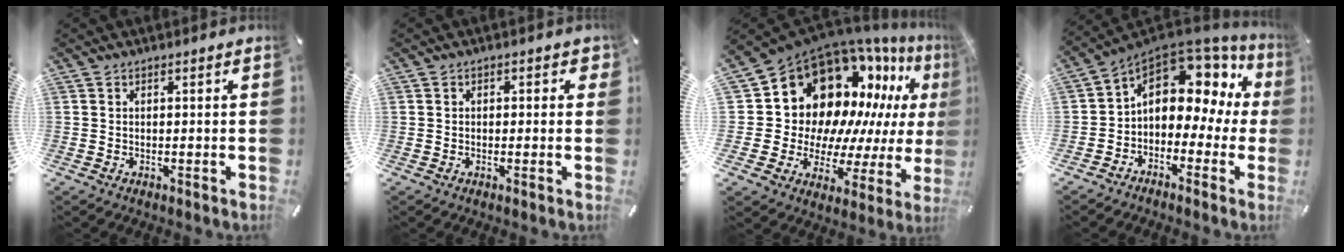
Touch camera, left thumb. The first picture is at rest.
{"total": 1.4, "force": [-0.3, 1.1, 0.8], "torque": [-0.007, 0.004, -0.009]}
{"total": 18.6, "force": [10.5, 12.8, 8.5], "torque": [-0.140, -0.114, 0.206]}
{"total": 11.0, "force": [2.8, 8.0, 7.0], "torque": [-0.111, -0.025, 0.046]}